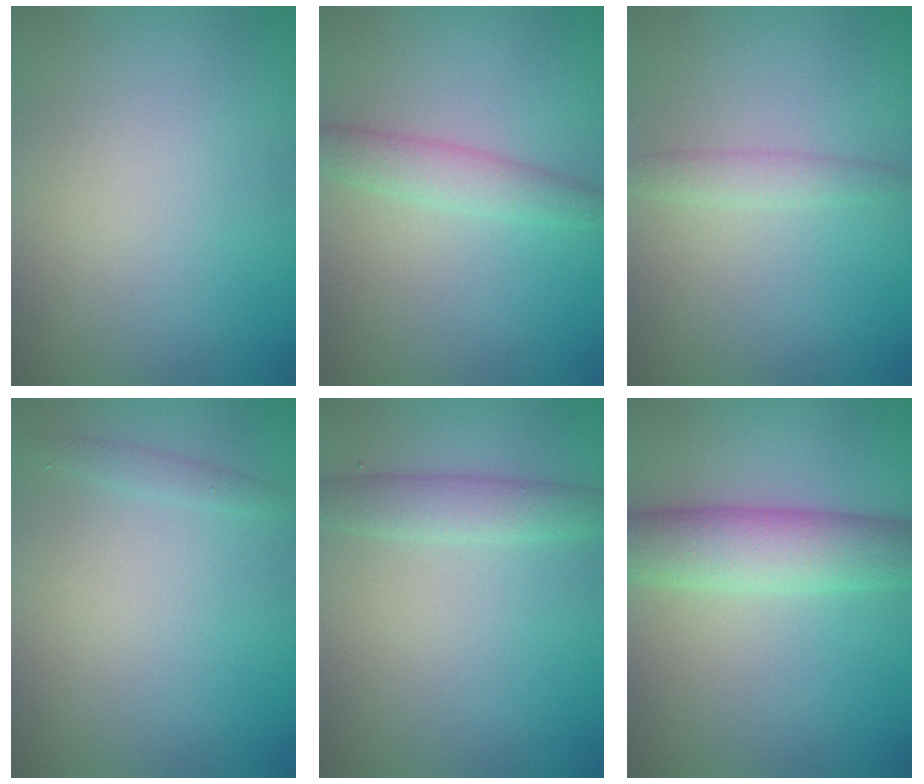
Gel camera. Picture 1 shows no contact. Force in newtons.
{"total": 2.6, "press": 2.6, "slide": 0.0}
{"total": 1.6, "press": 1.6, "slide": 0.0}
{"total": 0.8, "press": 0.8, "slide": 0.0}
{"total": 2.5, "press": 2.5, "slide": 0.2}
{"total": 5.7, "press": 5.7, "slide": 0.1}